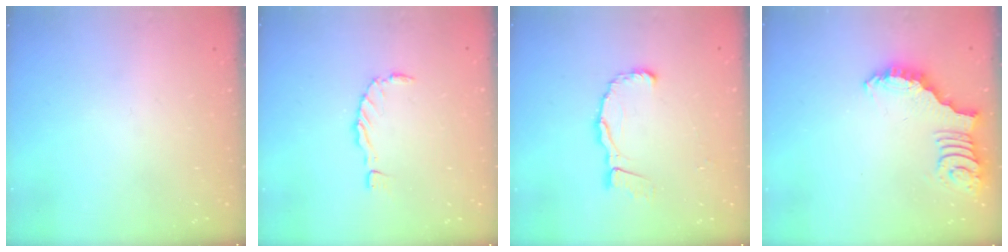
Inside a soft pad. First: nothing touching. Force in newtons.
{"total": 0.0}
{"total": 9.6, "press": 9.5, "slide": 1.3}
{"total": 2.7, "press": 2.7, "slide": 0.5}